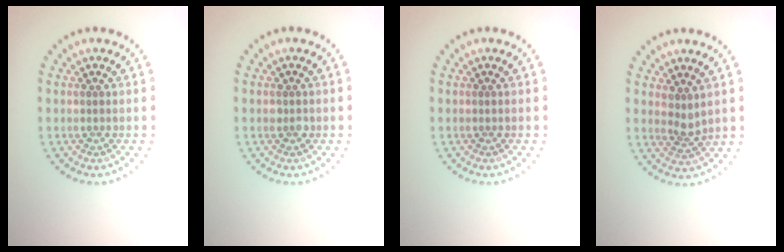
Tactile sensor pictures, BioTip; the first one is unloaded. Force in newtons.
{"total": 1.0, "press": 1.0, "slide": 0.3}
{"total": 0.0}
{"total": 1.8, "press": 1.4, "slide": 1.2}